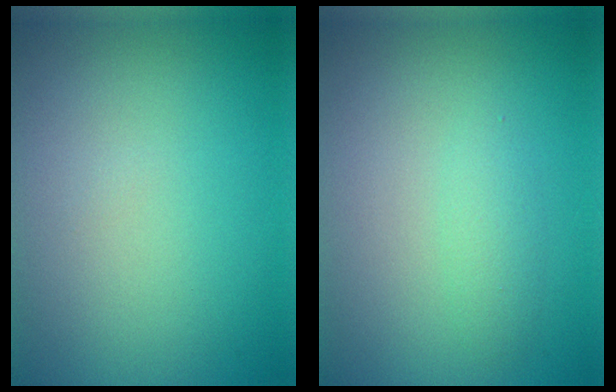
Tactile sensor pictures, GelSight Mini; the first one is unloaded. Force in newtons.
{"total": 1.4, "press": 1.4, "slide": 0.1}